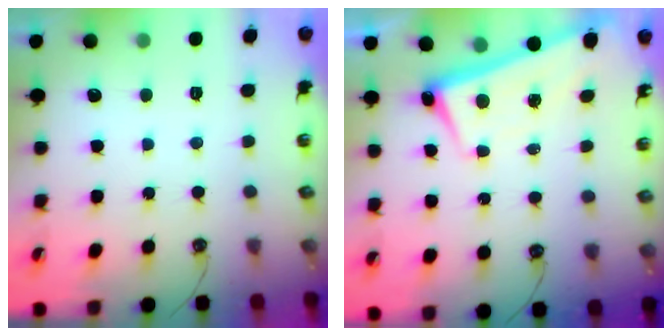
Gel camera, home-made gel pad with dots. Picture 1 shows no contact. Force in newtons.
{"total": 2.5, "press": 2.4, "slide": 0.7}